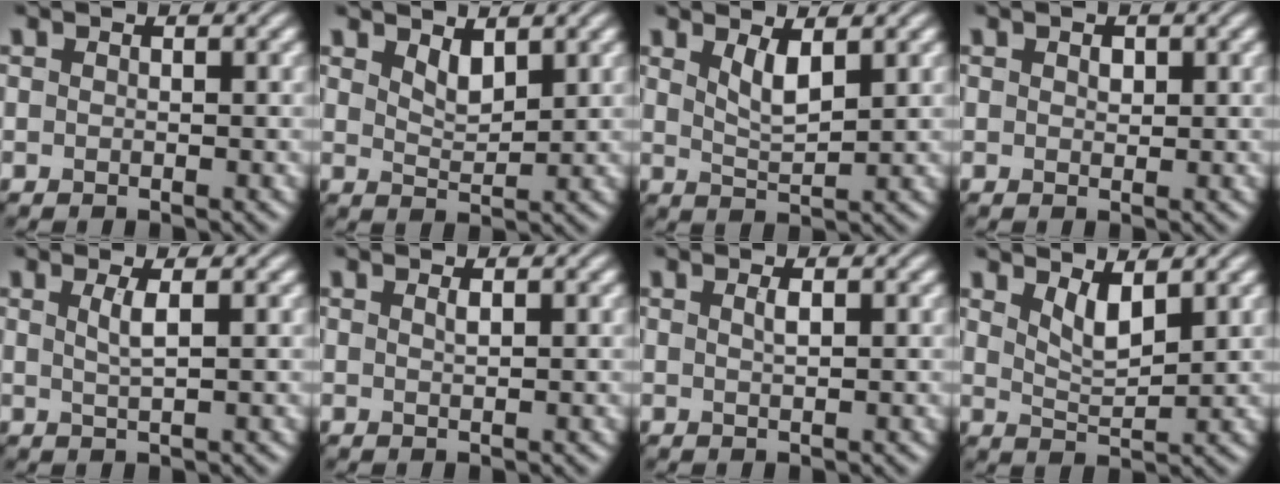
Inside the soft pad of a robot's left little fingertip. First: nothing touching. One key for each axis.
{"total": 2.1, "fx": 1.5, "fy": 0.8, "fz": 1.3, "tx": -0.025, "ty": -0.007, "tz": 0.030}
{"total": 2.5, "fx": 1.4, "fy": 0.7, "fz": 1.9, "tx": -0.038, "ty": -0.008, "tz": 0.031}
{"total": 0.8, "fx": 0.4, "fy": 0.5, "fz": 0.5, "tx": -0.009, "ty": -0.001, "tz": 0.007}
{"total": 1.9, "fx": 0.6, "fy": 0.4, "fz": 1.7, "tx": -0.032, "ty": 0.000, "tz": 0.008}
{"total": 0.7, "fx": 0.4, "fy": 0.1, "fz": 0.5, "tx": -0.009, "ty": 0.001, "tz": 0.008}
{"total": 0.9, "fx": 0.4, "fy": 0.2, "fz": 0.8, "tx": -0.013, "ty": 0.003, "tz": 0.007}
{"total": 2.7, "fx": 1.7, "fy": 0.8, "fz": 1.9, "tx": -0.039, "ty": -0.011, "tz": 0.035}